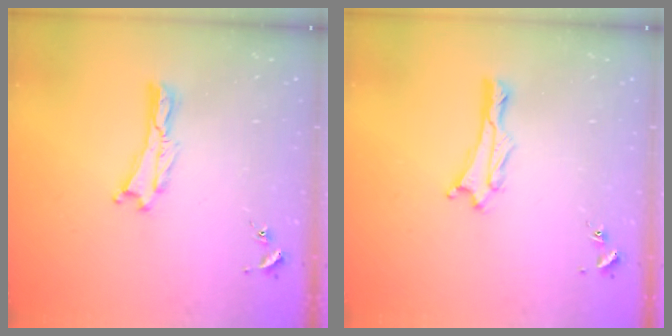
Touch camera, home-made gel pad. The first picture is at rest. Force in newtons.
{"total": 1.9, "press": 1.9, "slide": 0.1}